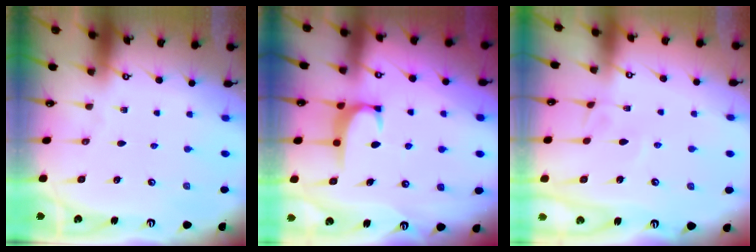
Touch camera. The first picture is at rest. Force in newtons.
{"total": 1.8, "press": 1.7, "slide": 0.5}
{"total": 4.1, "press": 4.1, "slide": 0.2}